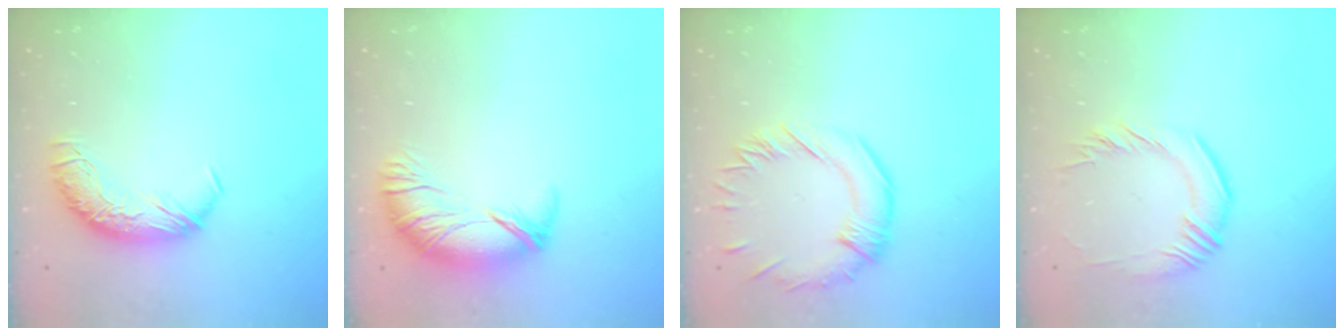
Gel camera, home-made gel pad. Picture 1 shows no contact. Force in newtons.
{"total": 2.5, "press": 1.6, "slide": 1.9}
{"total": 2.0, "press": 1.8, "slide": 1.0}
{"total": 1.5, "press": 1.0, "slide": 1.1}